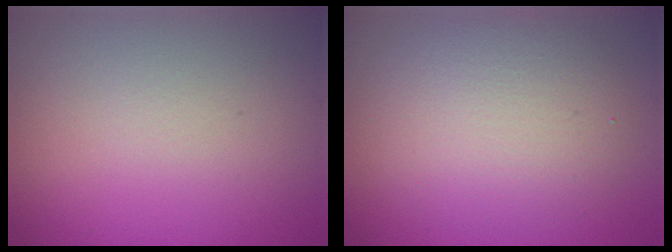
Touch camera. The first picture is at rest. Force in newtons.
{"total": 4.8, "press": 4.8, "slide": 0.2}